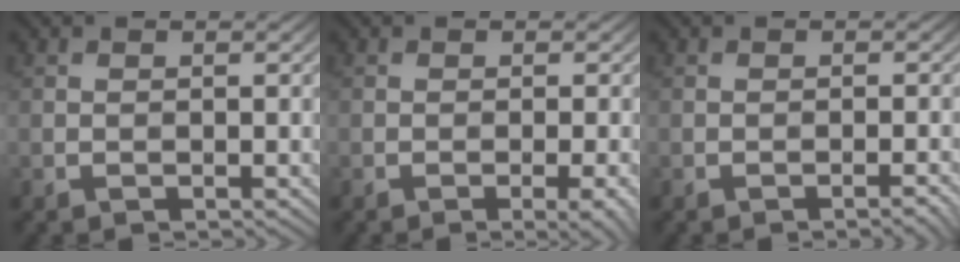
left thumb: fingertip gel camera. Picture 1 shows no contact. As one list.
[{"total": 3.2, "force": [-1.3, 0.7, 2.8], "torque": [-0.036, 0.005, -0.020]}, {"total": 1.6, "force": [-1.0, 0.2, 1.3], "torque": [-0.014, 0.005, -0.017]}]